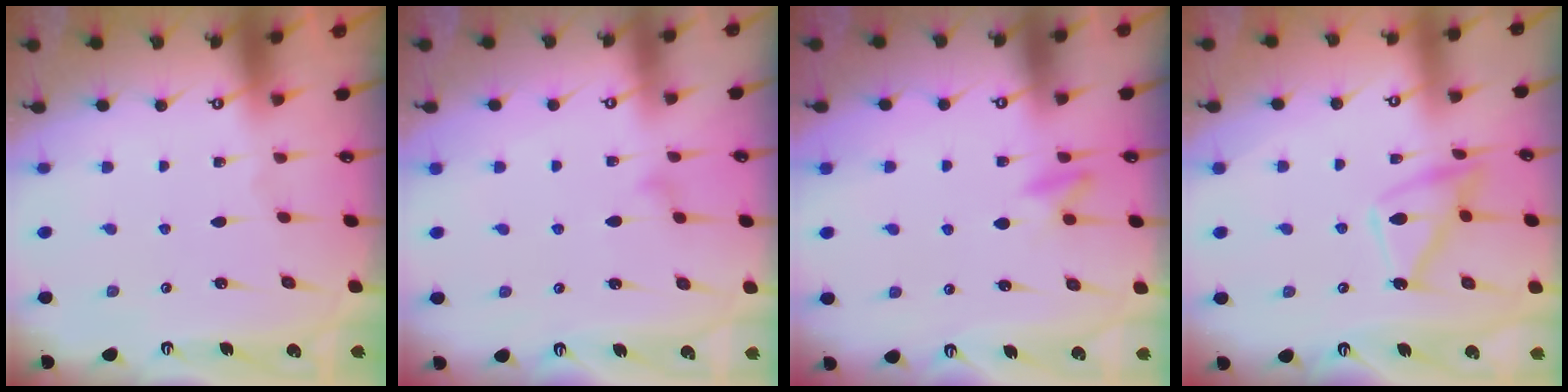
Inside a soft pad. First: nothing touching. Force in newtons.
{"total": 7.5, "press": 7.5, "slide": 0.4}
{"total": 4.9, "press": 4.8, "slide": 0.6}
{"total": 13.6, "press": 13.5, "slide": 1.1}